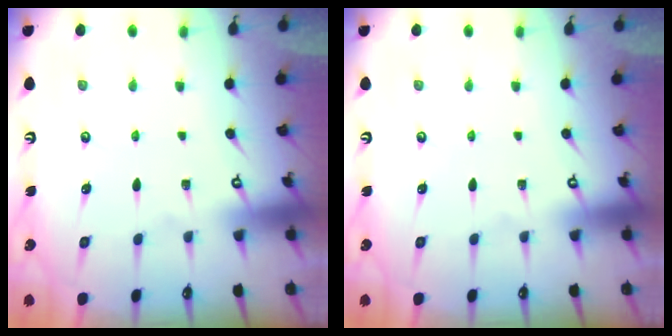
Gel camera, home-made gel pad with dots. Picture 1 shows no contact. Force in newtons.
{"total": 0.0}